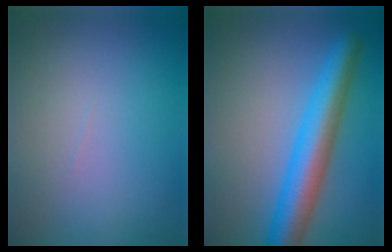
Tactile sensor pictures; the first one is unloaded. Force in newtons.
{"total": 6.5, "press": 6.5, "slide": 0.3}